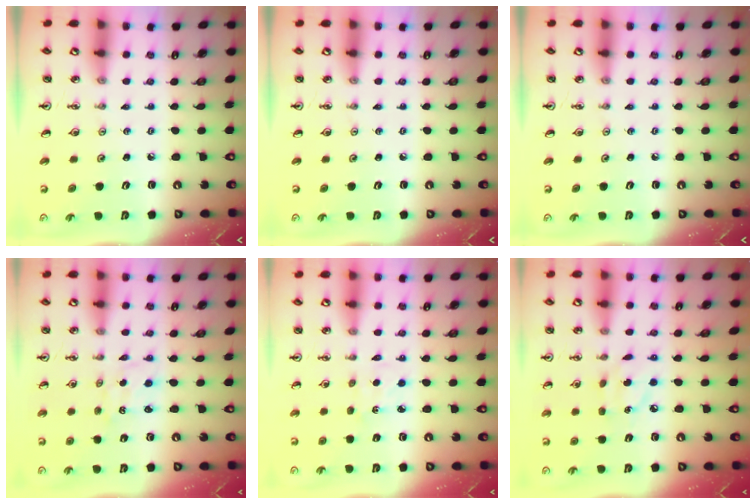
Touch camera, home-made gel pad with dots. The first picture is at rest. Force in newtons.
{"total": 0.0}
{"total": 0.0}
{"total": 1.1, "press": 0.9, "slide": 0.6}
{"total": 3.2, "press": 3.2, "slide": 0.4}
{"total": 5.0, "press": 5.0, "slide": 0.2}